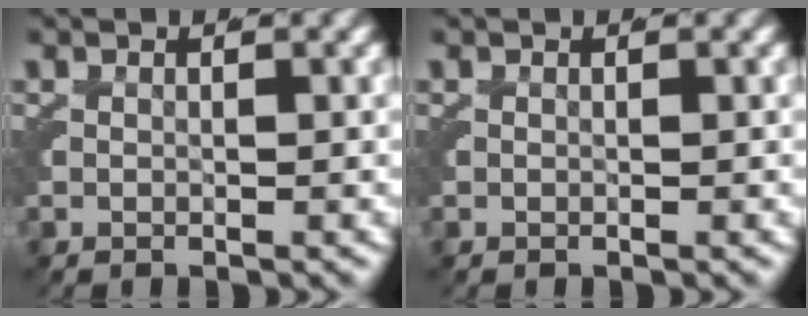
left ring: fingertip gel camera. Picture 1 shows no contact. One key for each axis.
{"total": 0.0}